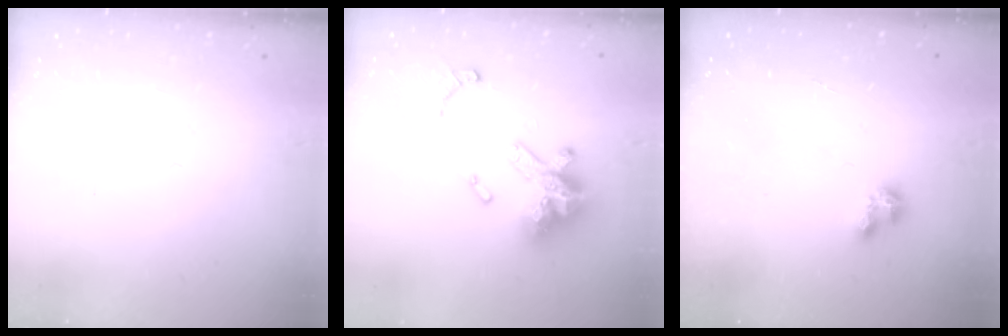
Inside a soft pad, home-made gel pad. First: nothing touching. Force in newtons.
{"total": 14.2, "press": 14.2, "slide": 1.0}
{"total": 1.0, "press": 1.0, "slide": 0.1}